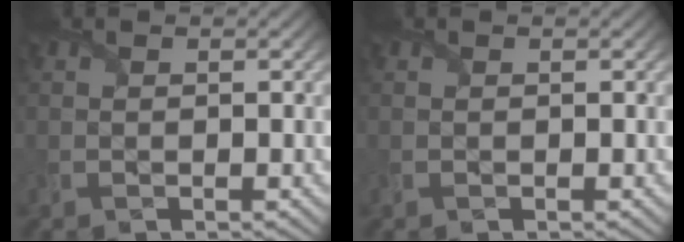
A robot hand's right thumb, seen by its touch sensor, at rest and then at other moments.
{"total": 0.0}